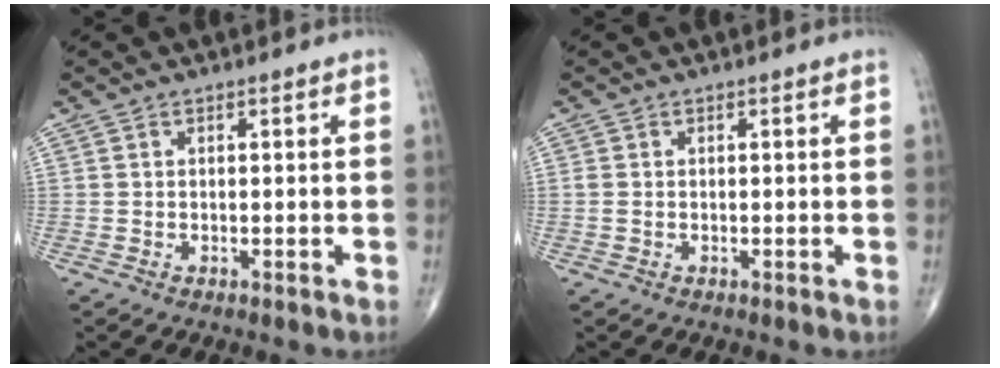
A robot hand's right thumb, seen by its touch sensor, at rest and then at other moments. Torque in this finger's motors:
{"motor_torque": [-0.04, -0.05, 0.26, 0.08, -0.04]}